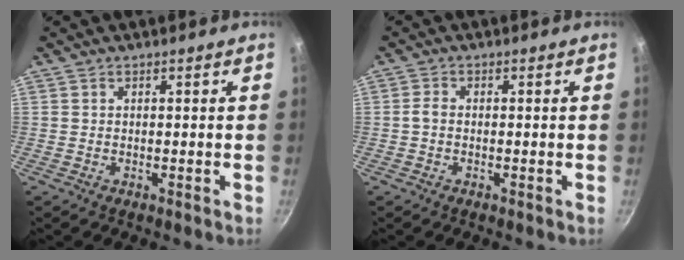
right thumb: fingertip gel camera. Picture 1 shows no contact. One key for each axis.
{"total": 1.7, "fx": -0.4, "fy": 1.1, "fz": 1.2, "tx": -0.026, "ty": 0.009, "tz": -0.011}